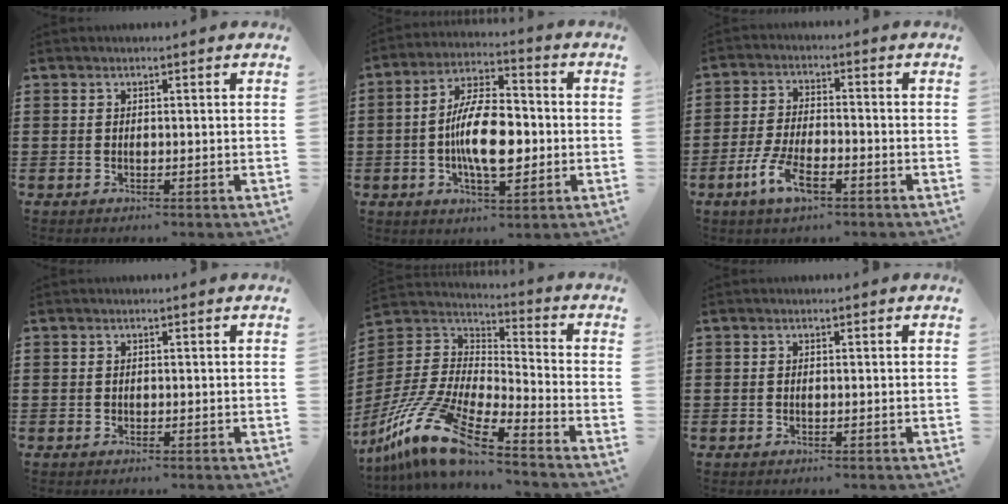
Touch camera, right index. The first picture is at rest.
{"total": 10.8, "force": [-1.4, 4.8, 9.6], "torque": [-0.180, -0.003, -0.030]}
{"total": 6.3, "force": [-3.4, 2.2, 4.9], "torque": [-0.113, -0.006, -0.067]}
{"total": 0.0}
{"total": 14.3, "force": [-10.5, 2.8, 9.3], "torque": [-0.220, 0.012, -0.212]}
{"total": 0.0}